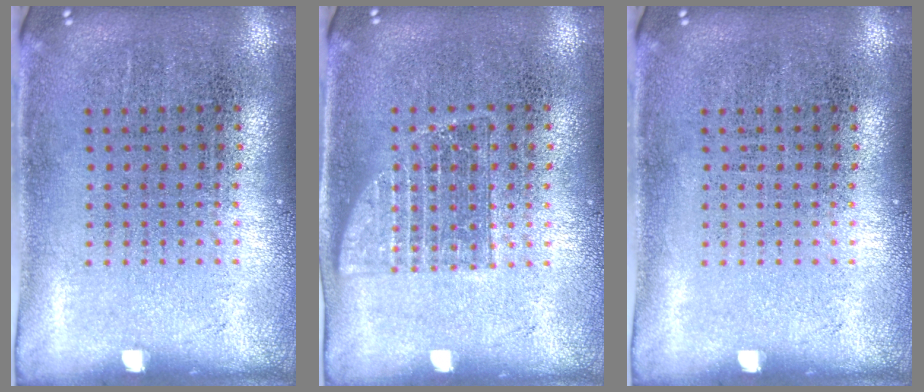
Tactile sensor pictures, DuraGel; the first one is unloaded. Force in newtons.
{"total": 1.0, "press": 0.9, "slide": 0.4}
{"total": 0.0}